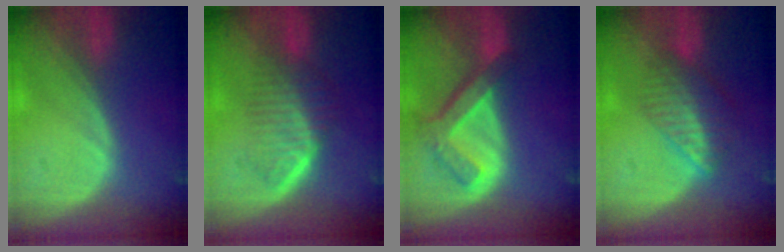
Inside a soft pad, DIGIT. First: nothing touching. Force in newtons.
{"total": 6.7, "press": 5.8, "slide": 3.2}
{"total": 7.4, "press": 6.4, "slide": 3.7}
{"total": 6.7, "press": 5.8, "slide": 3.4}